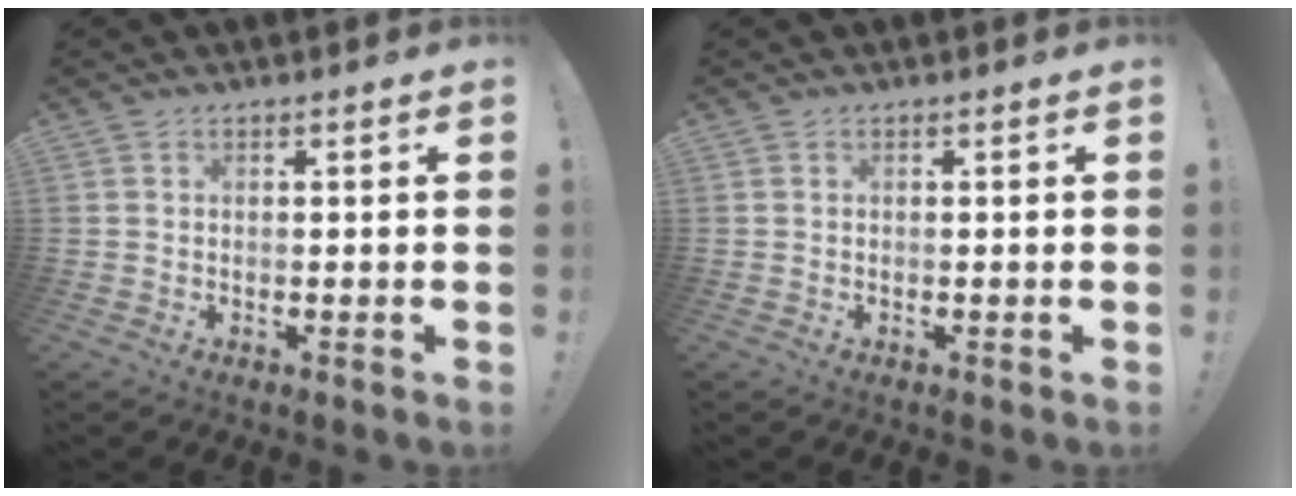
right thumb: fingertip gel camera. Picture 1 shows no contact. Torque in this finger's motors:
{"motor_torque": [0.00, 0.00, 0.00, 0.00, 0.00]}